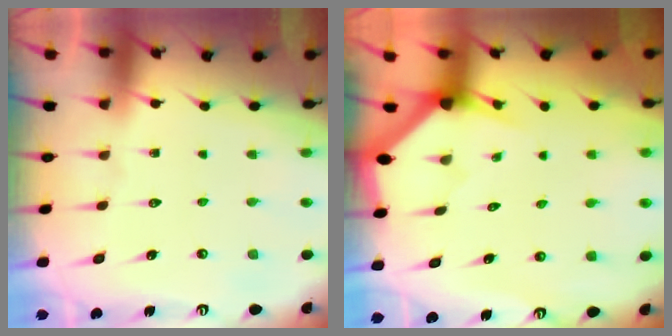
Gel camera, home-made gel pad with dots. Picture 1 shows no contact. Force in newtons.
{"total": 2.3, "press": 2.3, "slide": 0.1}